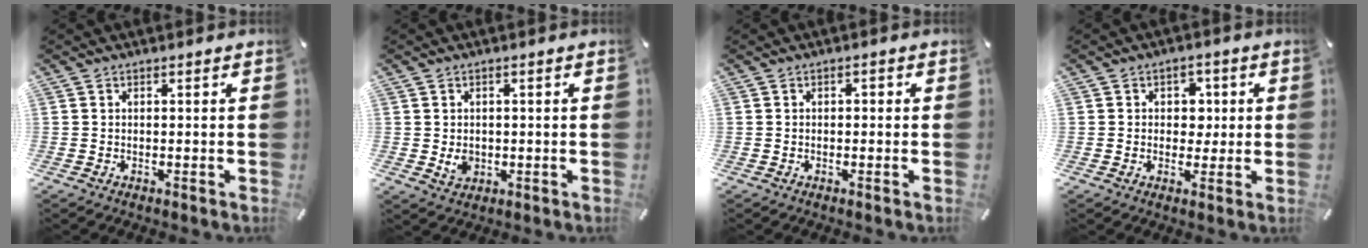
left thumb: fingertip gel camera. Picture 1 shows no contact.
{"total": 3.0, "force": [-0.2, 2.6, 1.3], "torque": [-0.007, -0.002, -0.004]}
{"total": 1.1, "force": [-0.5, 0.6, 0.7], "torque": [-0.014, 0.004, -0.011]}
{"total": 5.3, "force": [0.3, 4.5, 2.7], "torque": [-0.029, 0.000, -0.001]}